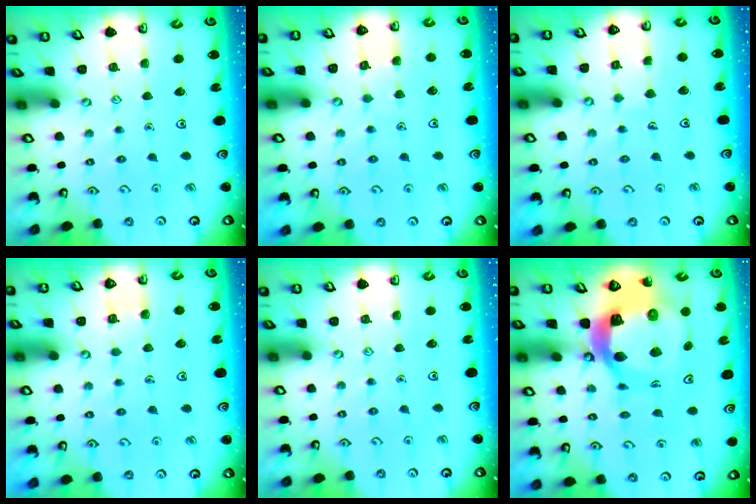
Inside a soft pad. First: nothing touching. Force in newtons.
{"total": 3.9, "press": 3.9, "slide": 0.3}
{"total": 4.4, "press": 4.4, "slide": 0.4}
{"total": 3.3, "press": 3.3, "slide": 0.3}
{"total": 0.0}
{"total": 14.2, "press": 14.1, "slide": 1.9}